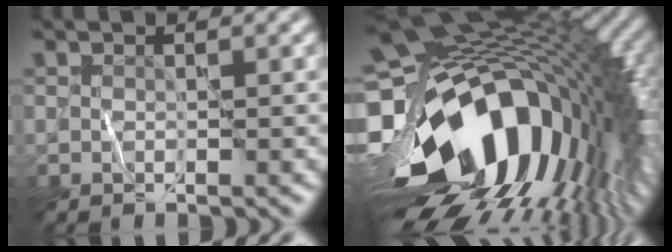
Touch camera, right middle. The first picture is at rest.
{"total": 18.8, "force": [-4.0, 11.3, 14.4], "torque": [-0.253, -0.028, -0.070]}